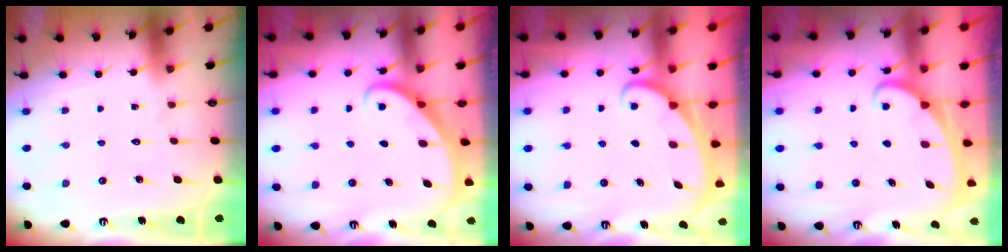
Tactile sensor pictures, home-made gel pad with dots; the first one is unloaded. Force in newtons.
{"total": 2.8, "press": 2.8, "slide": 0.2}
{"total": 1.9, "press": 1.9, "slide": 0.3}
{"total": 1.9, "press": 1.9, "slide": 0.1}